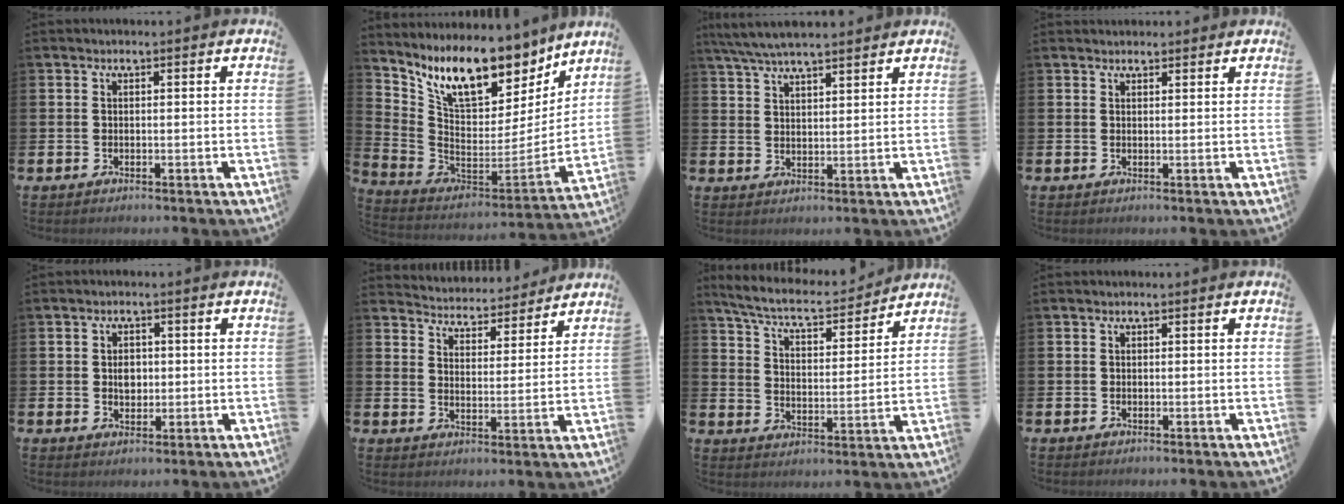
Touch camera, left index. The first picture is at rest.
{"total": 12.4, "force": [9.8, 5.3, 5.5], "torque": [-0.130, -0.062, 0.175]}
{"total": 5.8, "force": [5.4, 0.9, 1.8], "torque": [-0.052, -0.014, 0.100]}
{"total": 1.3, "force": [1.3, 0.4, 0.0], "torque": [0.013, -0.003, 0.020]}
{"total": 2.5, "force": [0.1, 1.9, 1.6], "torque": [-0.010, 0.000, -0.005]}
{"total": 4.4, "force": [4.3, 1.1, -0.5], "torque": [-0.007, -0.041, 0.070]}
{"total": 6.9, "force": [6.4, 1.2, 2.3], "torque": [-0.072, -0.046, 0.106]}
{"total": 0.0}